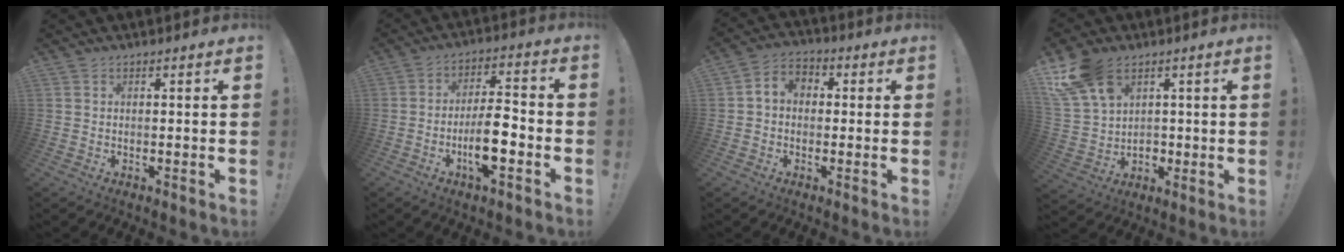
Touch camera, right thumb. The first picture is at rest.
{"total": 11.3, "force": [-4.0, 3.7, 9.9], "torque": [-0.178, 0.015, -0.073]}
{"total": 5.0, "force": [-0.4, 4.0, 2.9], "torque": [-0.052, 0.014, -0.004]}
{"total": 15.2, "force": [6.9, 10.9, 8.1], "torque": [-0.180, -0.026, 0.135]}